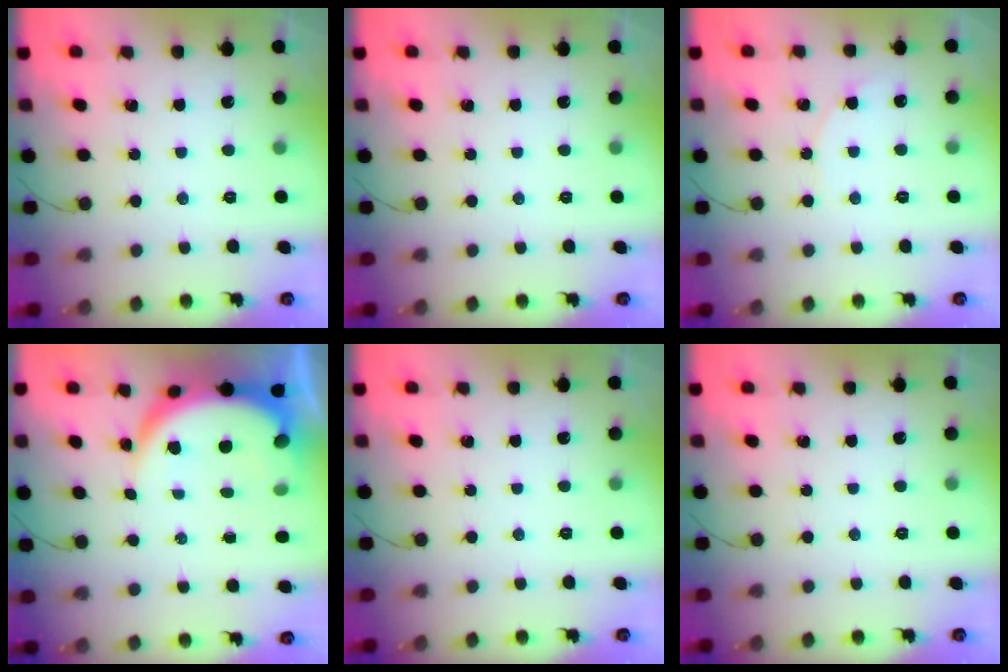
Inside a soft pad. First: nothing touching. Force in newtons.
{"total": 0.0}
{"total": 4.5, "press": 4.5, "slide": 0.5}
{"total": 8.3, "press": 8.2, "slide": 1.0}
{"total": 0.0}
{"total": 0.0}